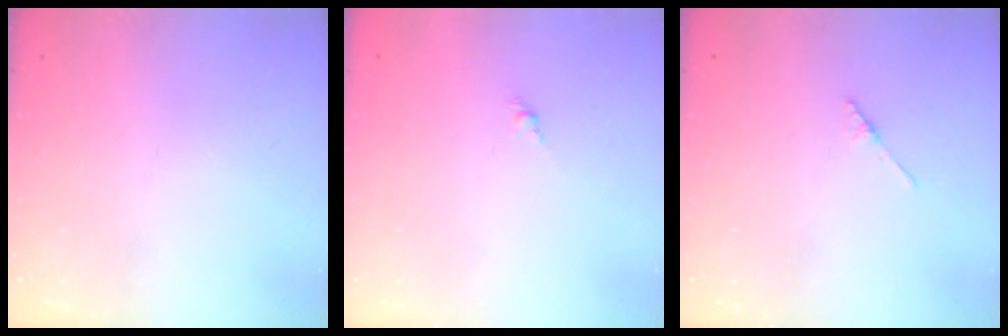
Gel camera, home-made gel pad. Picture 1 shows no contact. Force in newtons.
{"total": 1.6, "press": 1.5, "slide": 0.5}
{"total": 2.1, "press": 2.1, "slide": 0.1}